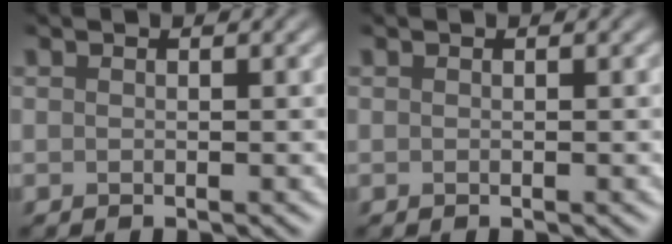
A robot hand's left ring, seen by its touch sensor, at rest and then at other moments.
{"total": 0.0}